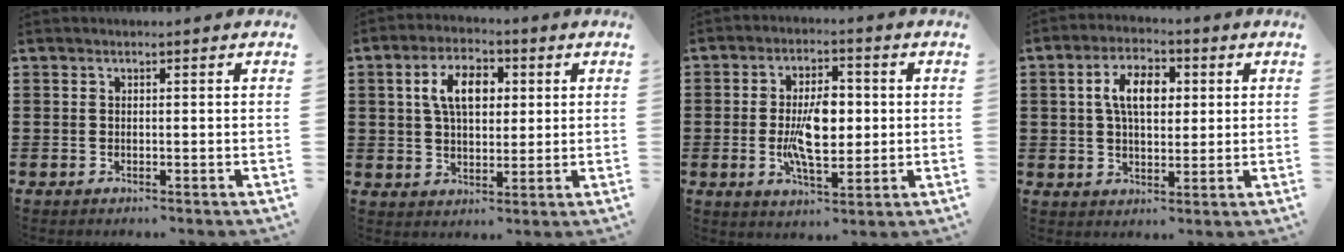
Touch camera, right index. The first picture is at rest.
{"total": 7.4, "force": [1.9, 4.3, 5.7], "torque": [-0.118, 0.015, 0.028]}
{"total": 8.8, "force": [-0.3, 4.0, 7.8], "torque": [-0.158, -0.003, -0.014]}
{"total": 6.9, "force": [1.4, 3.8, 5.5], "torque": [-0.111, 0.014, 0.018]}